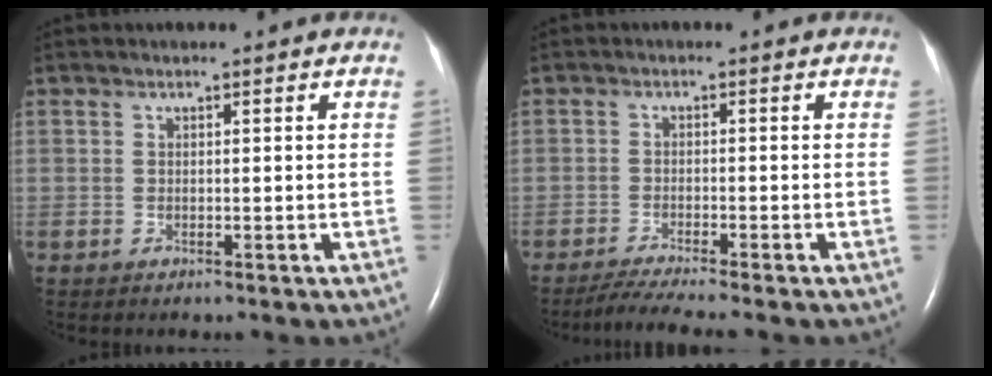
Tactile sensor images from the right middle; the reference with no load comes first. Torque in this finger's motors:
{"motor_torque": [0.29, -0.41, 0.01, 0.01]}